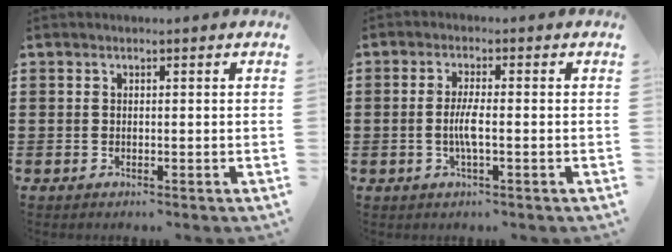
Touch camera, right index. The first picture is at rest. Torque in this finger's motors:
{"motor_torque": [2.14, 0.00, 0.31, 0.09]}